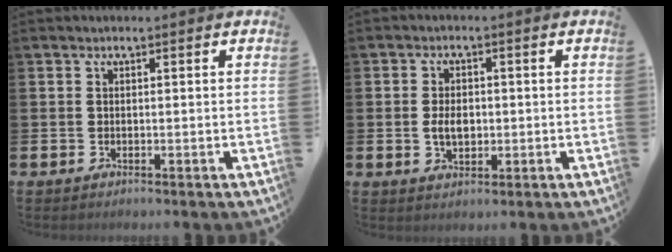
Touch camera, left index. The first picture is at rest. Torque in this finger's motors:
{"motor_torque": [0.49, -0.37, 0.13, 0.07]}